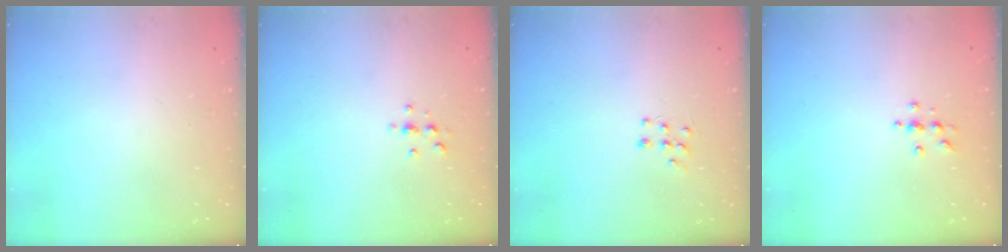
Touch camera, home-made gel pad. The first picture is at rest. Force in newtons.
{"total": 3.0, "press": 3.0, "slide": 0.4}
{"total": 6.4, "press": 6.3, "slide": 0.8}
{"total": 3.8, "press": 3.7, "slide": 0.5}